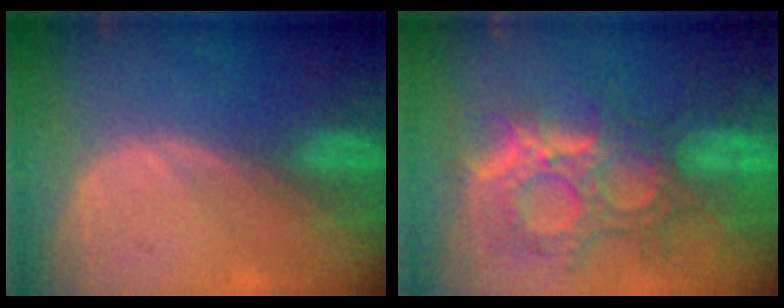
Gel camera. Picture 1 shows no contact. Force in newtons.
{"total": 12.2, "press": 10.7, "slide": 5.9}